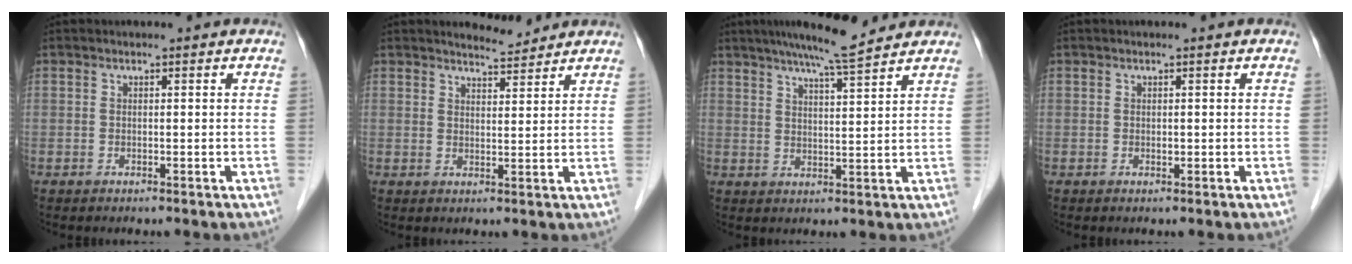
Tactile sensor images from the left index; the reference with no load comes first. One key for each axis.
{"total": 3.8, "fx": 3.7, "fy": 0.5, "fz": 0.6, "tx": -0.013, "ty": -0.003, "tz": 0.058}
{"total": 8.5, "fx": 7.5, "fy": -0.2, "fz": 4.0, "tx": -0.068, "ty": 0.009, "tz": 0.117}
{"total": 0.5, "fx": 0.2, "fy": 0.2, "fz": 0.4, "tx": -0.005, "ty": 0.000, "tz": 0.004}